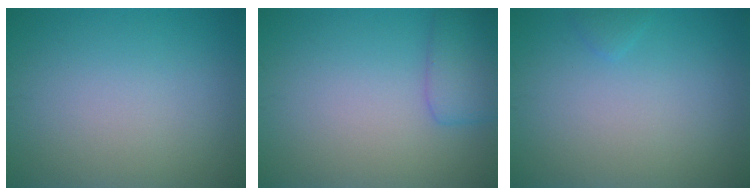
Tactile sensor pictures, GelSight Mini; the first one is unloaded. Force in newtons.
{"total": 2.9, "press": 2.9, "slide": 0.1}
{"total": 0.6, "press": 0.6, "slide": 0.0}